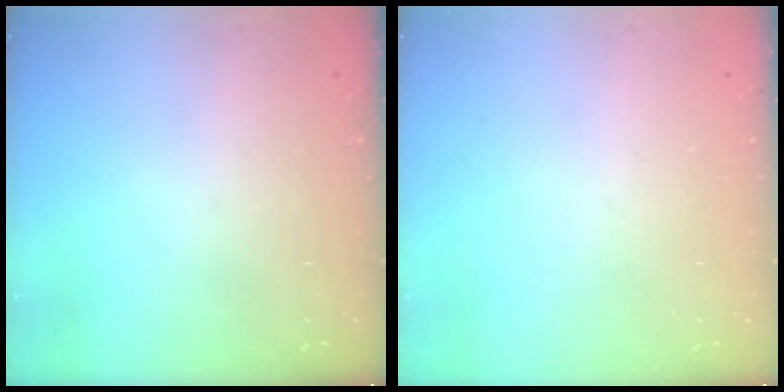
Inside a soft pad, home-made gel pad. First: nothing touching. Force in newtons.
{"total": 0.0}